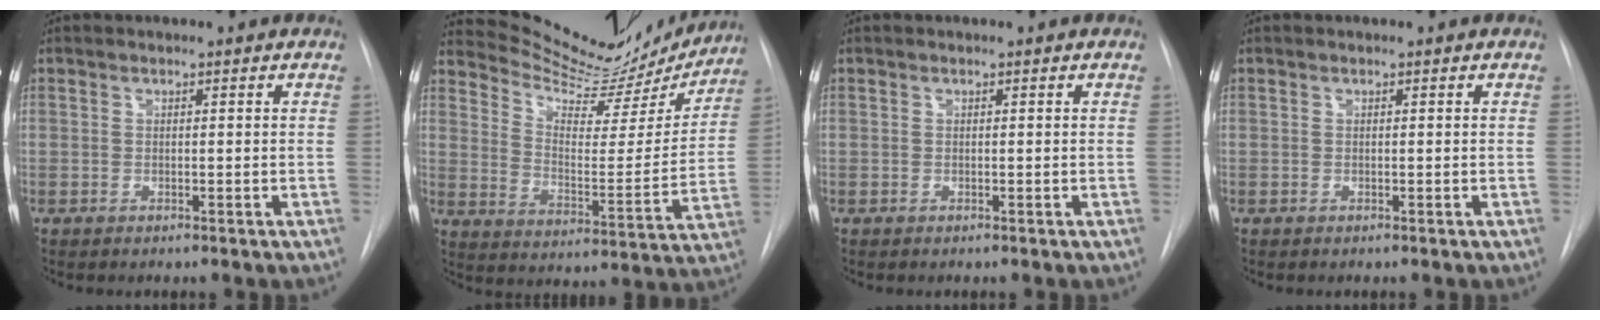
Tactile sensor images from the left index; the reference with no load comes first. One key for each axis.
{"total": 20.2, "fx": 19.1, "fy": 4.4, "fz": 4.9, "tx": -0.072, "ty": -0.041, "tz": 0.260}
{"total": 0.0}
{"total": 0.0}